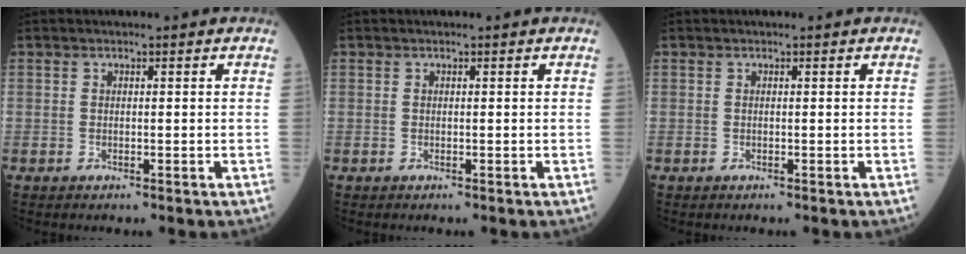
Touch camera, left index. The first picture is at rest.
{"total": 0.0}
{"total": 0.0}